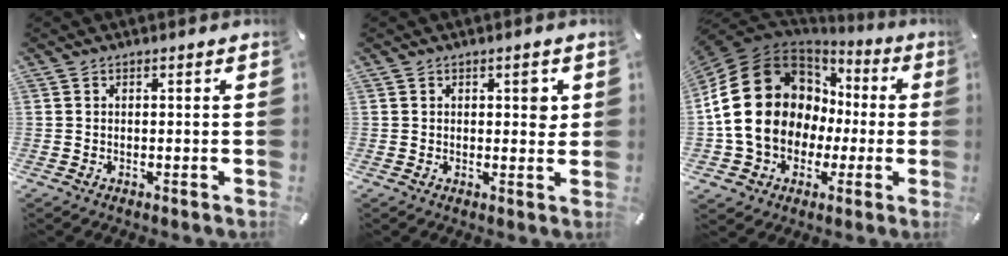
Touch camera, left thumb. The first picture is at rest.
{"total": 2.9, "force": [1.0, 1.5, 2.3], "torque": [-0.016, -0.006, 0.009]}
{"total": 20.9, "force": [-0.1, 17.7, 11.2], "torque": [-0.227, 0.002, 0.015]}